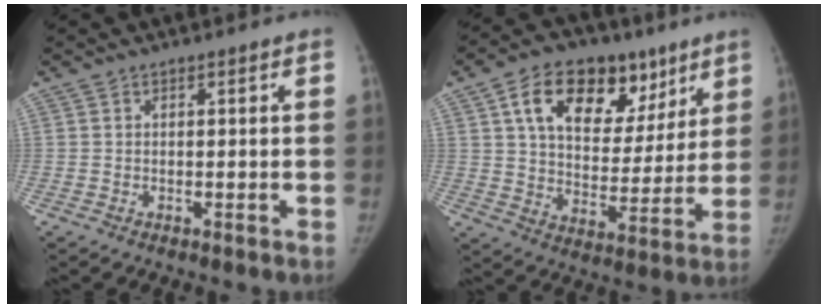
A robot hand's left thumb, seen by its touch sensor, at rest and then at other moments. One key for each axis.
{"total": 21.0, "fx": 10.2, "fy": 12.9, "fz": 13.1, "tx": -0.159, "ty": -0.015, "tz": 0.162}